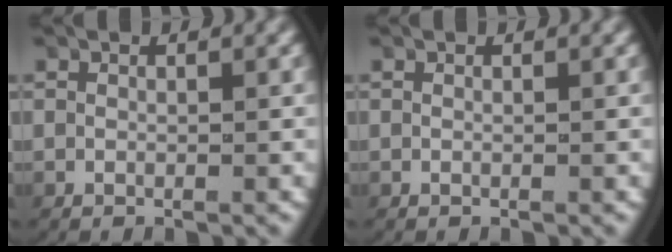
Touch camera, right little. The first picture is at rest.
{"total": 0.0}